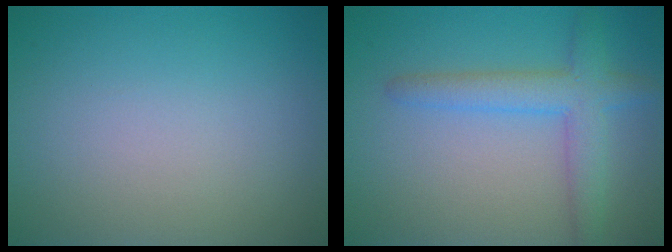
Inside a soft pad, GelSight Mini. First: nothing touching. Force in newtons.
{"total": 3.9, "press": 3.9, "slide": 0.2}